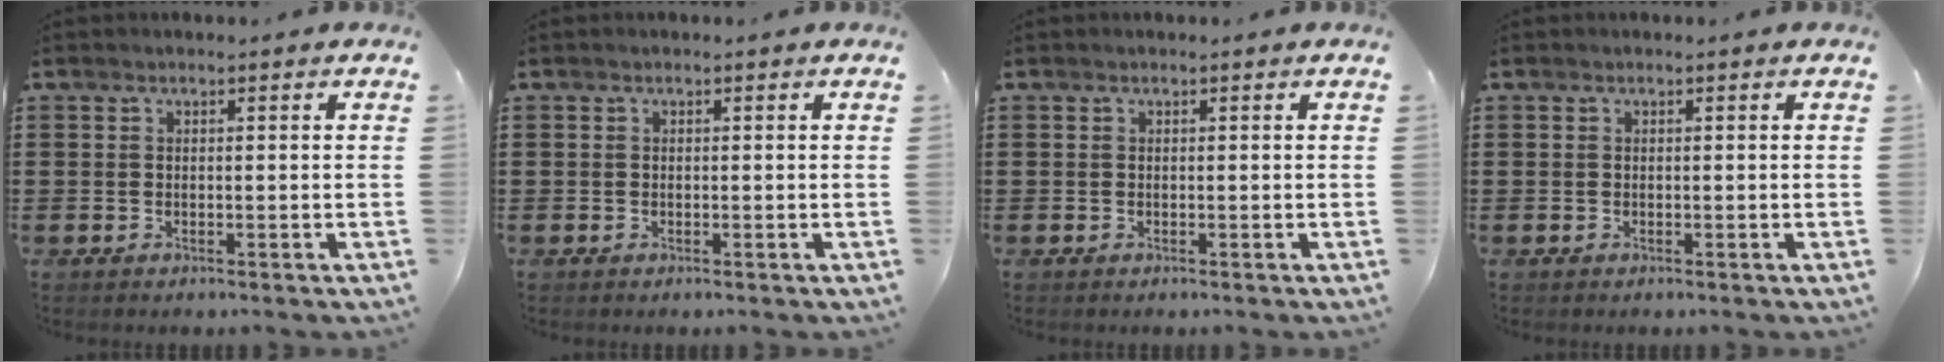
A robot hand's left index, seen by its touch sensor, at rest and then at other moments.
{"total": 0.0}
{"total": 0.0}
{"total": 0.0}